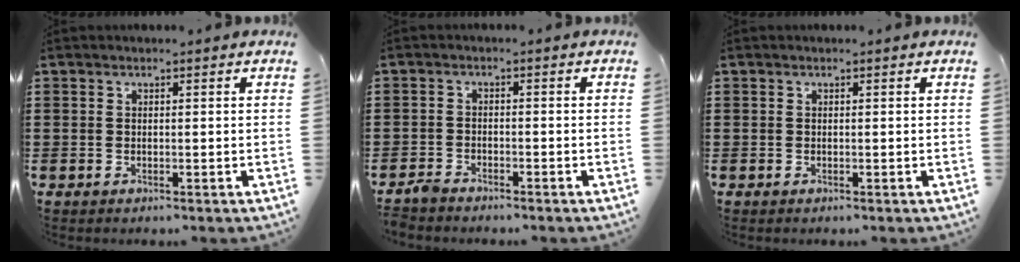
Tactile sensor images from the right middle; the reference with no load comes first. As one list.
[{"total": 2.1, "force": [-2.1, 0.4, 0.3], "torque": [-0.018, 0.000, -0.046]}, {"total": 0.0}]